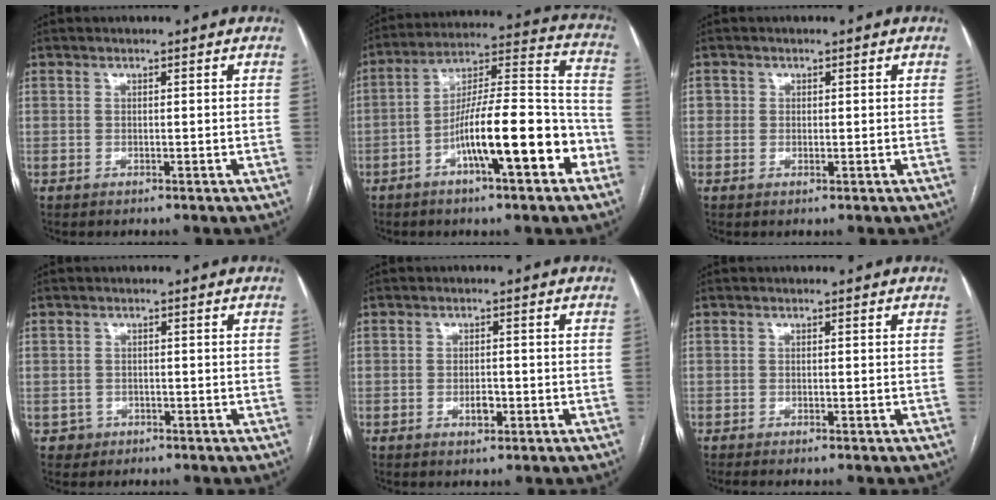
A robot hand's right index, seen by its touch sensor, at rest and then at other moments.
{"total": 16.8, "force": [-6.7, 2.9, 15.1], "torque": [-0.243, 0.018, -0.107]}
{"total": 1.4, "force": [0.2, 1.3, 0.6], "torque": [-0.007, 0.002, 0.003]}
{"total": 2.1, "force": [-0.8, 1.9, -0.3], "torque": [0.009, 0.011, -0.011]}
{"total": 2.3, "force": [-0.8, 1.1, 1.9], "torque": [-0.031, 0.003, -0.009]}
{"total": 1.4, "force": [-1.2, -0.1, 0.8], "torque": [-0.010, -0.001, -0.017]}